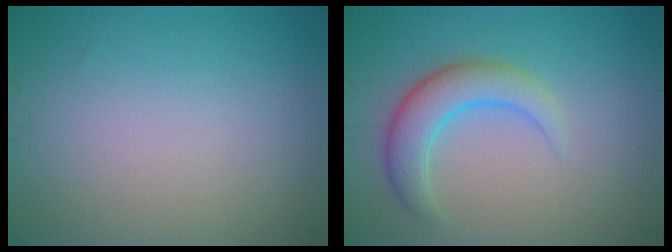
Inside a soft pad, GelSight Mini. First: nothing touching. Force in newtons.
{"total": 4.0, "press": 4.0, "slide": 0.1}